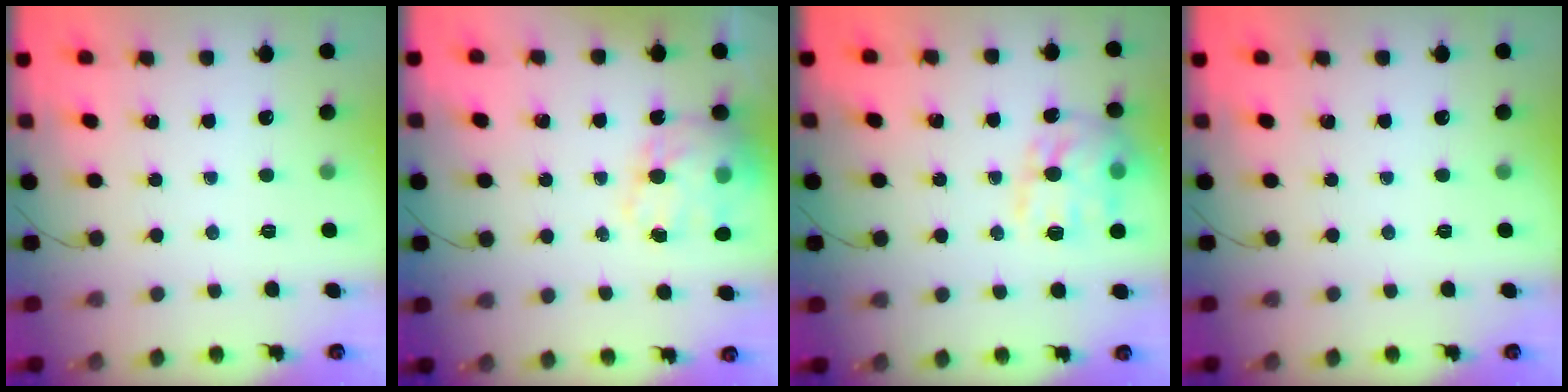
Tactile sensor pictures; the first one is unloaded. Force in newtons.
{"total": 17.2, "press": 16.6, "slide": 4.3}
{"total": 15.8, "press": 15.7, "slide": 1.0}
{"total": 0.0}